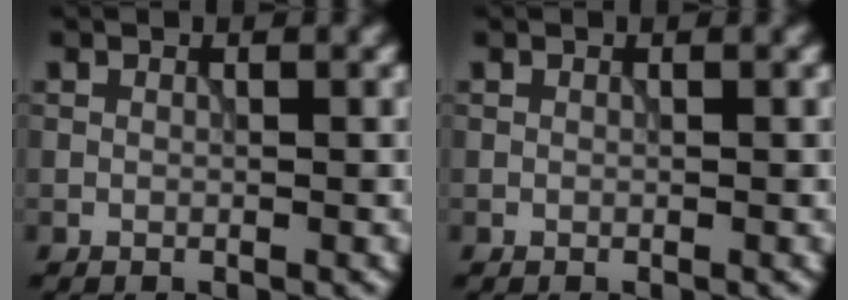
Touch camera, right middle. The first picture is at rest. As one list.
[{"total": 0.0}]